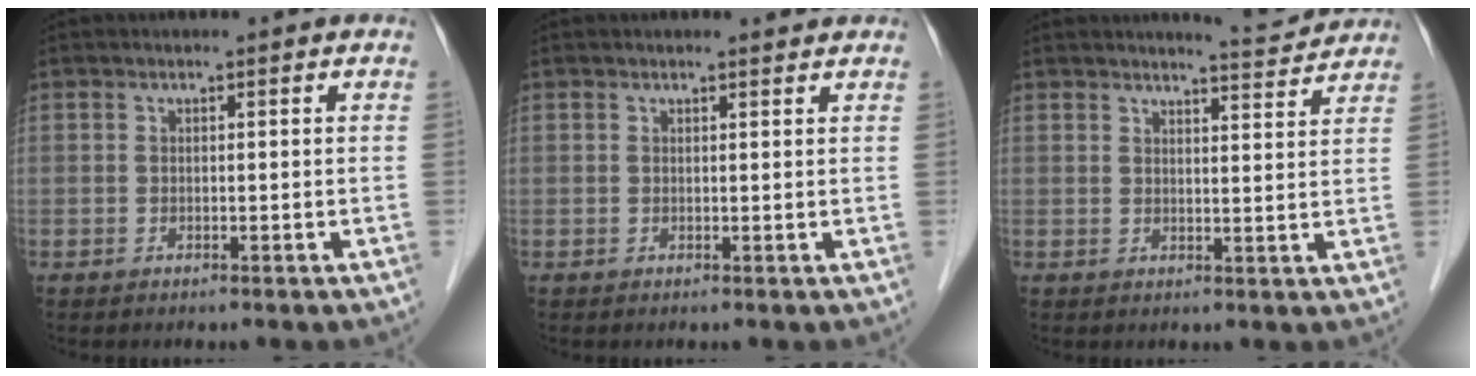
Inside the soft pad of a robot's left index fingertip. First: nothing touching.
{"total": 1.1, "force": [1.1, 0.1, 0.2], "torque": [-0.012, -0.001, 0.015]}
{"total": 4.6, "force": [4.6, 0.0, 0.3], "torque": [-0.017, -0.010, 0.055]}